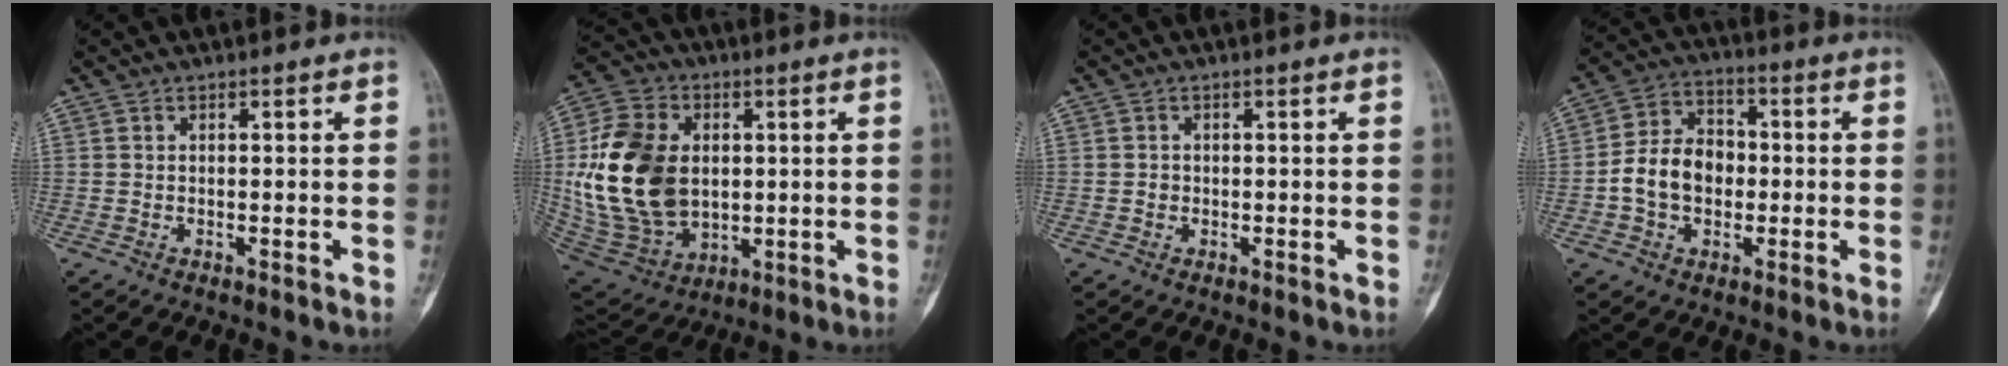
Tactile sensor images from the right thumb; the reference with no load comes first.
{"total": 21.7, "force": [1.4, 15.3, 15.3], "torque": [-0.293, -0.006, 0.043]}
{"total": 0.8, "force": [-0.2, 0.7, 0.1], "torque": [0.006, 0.004, -0.004]}
{"total": 10.6, "force": [-1.3, 8.1, 6.8], "torque": [-0.099, 0.032, -0.032]}